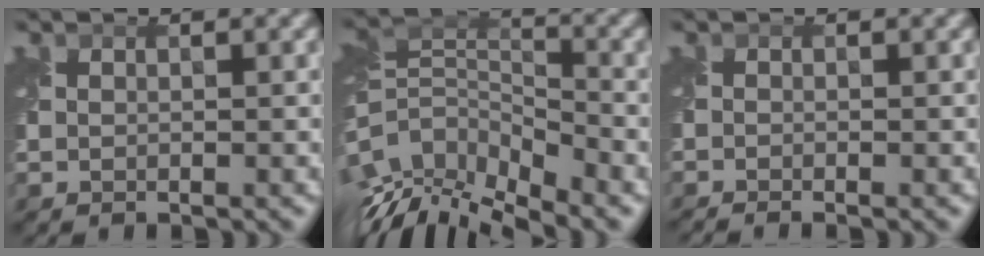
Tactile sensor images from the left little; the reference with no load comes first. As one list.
[{"total": 12.1, "force": [-8.5, 5.2, 6.8], "torque": [-0.144, -0.007, -0.142]}, {"total": 1.5, "force": [-1.4, 0.1, 0.6], "torque": [-0.008, -0.013, -0.028]}]